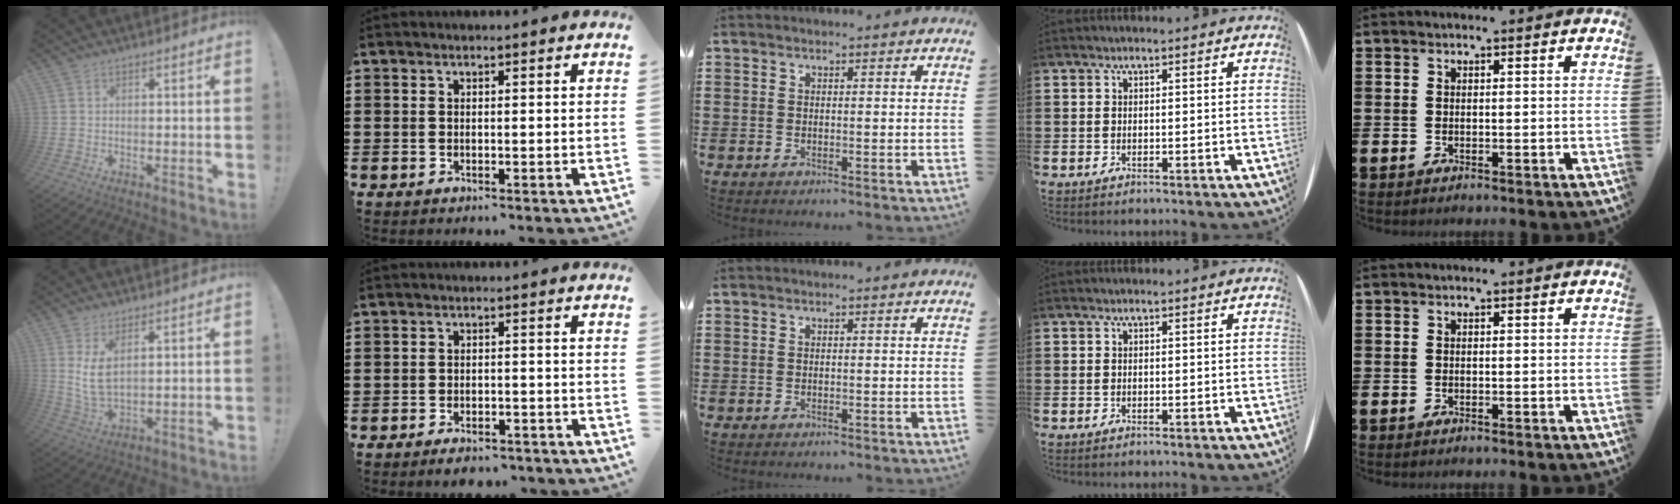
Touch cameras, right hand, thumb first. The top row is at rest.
{"thumb": {"total": 7.4, "force": [3.1, 3.5, 5.7], "torque": [-0.101, -0.019, 0.055]}, "index": {"total": 2.7, "force": [-2.5, 0.5, 0.6], "torque": [-0.013, 0.004, -0.051]}}